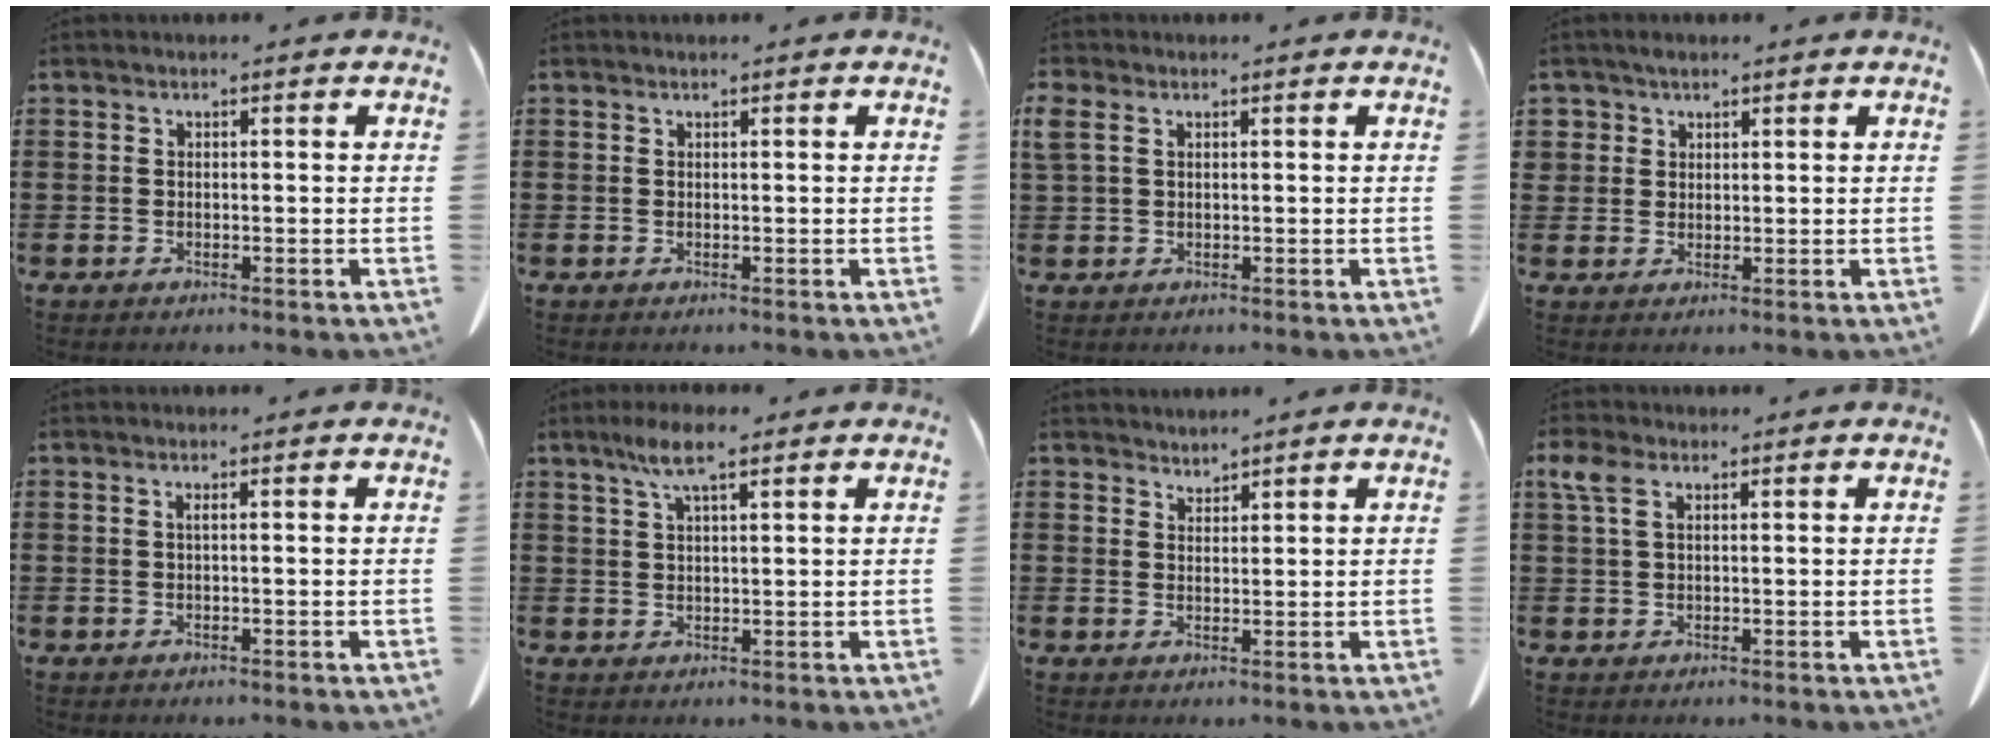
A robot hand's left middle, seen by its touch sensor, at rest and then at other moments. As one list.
[{"total": 0.0}, {"total": 1.8, "force": [0.8, 1.1, 1.1], "torque": [-0.035, 0.001, 0.013]}, {"total": 2.3, "force": [1.6, 1.6, 0.3], "torque": [-0.013, 0.005, 0.032]}, {"total": 0.6, "force": [0.0, -0.1, 0.6], "torque": [-0.011, -0.003, 0.001]}, {"total": 5.7, "force": [3.3, 1.2, 4.5], "torque": [-0.094, 0.008, 0.057]}, {"total": 1.9, "force": [1.9, 0.0, -0.3], "torque": [0.001, -0.004, 0.036]}, {"total": 3.8, "force": [1.6, 1.9, 2.9], "torque": [-0.073, 0.004, 0.026]}]